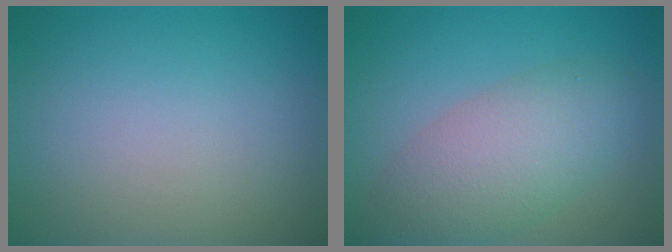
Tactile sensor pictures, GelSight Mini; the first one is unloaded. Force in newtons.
{"total": 5.7, "press": 5.7, "slide": 0.5}